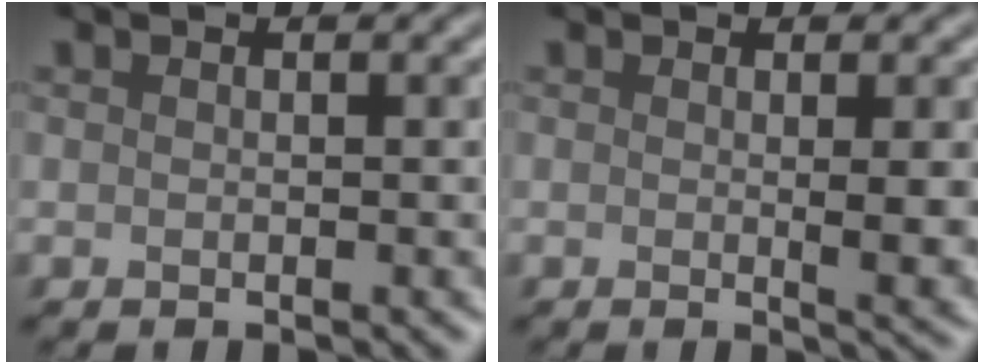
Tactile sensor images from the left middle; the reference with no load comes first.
{"total": 3.4, "force": [0.2, 0.8, 3.3], "torque": [-0.038, -0.004, 0.005]}